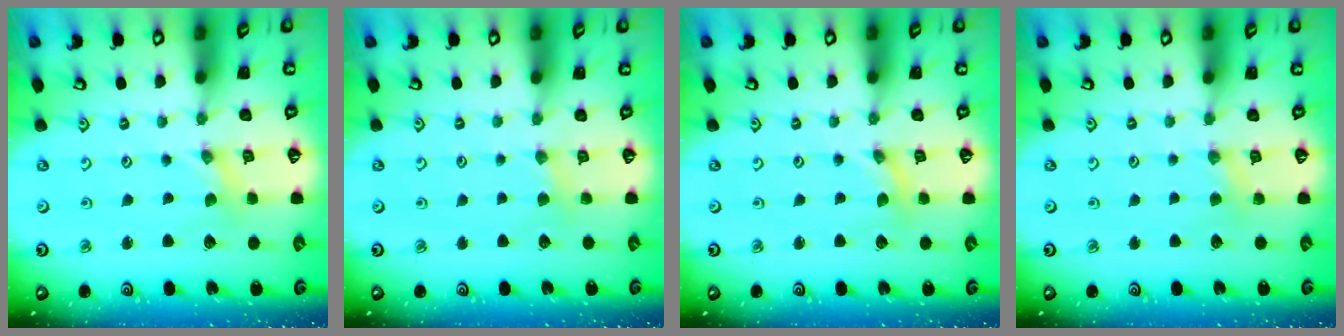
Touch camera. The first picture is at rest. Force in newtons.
{"total": 3.2, "press": 3.1, "slide": 0.6}
{"total": 0.0}
{"total": 3.4, "press": 3.3, "slide": 0.4}